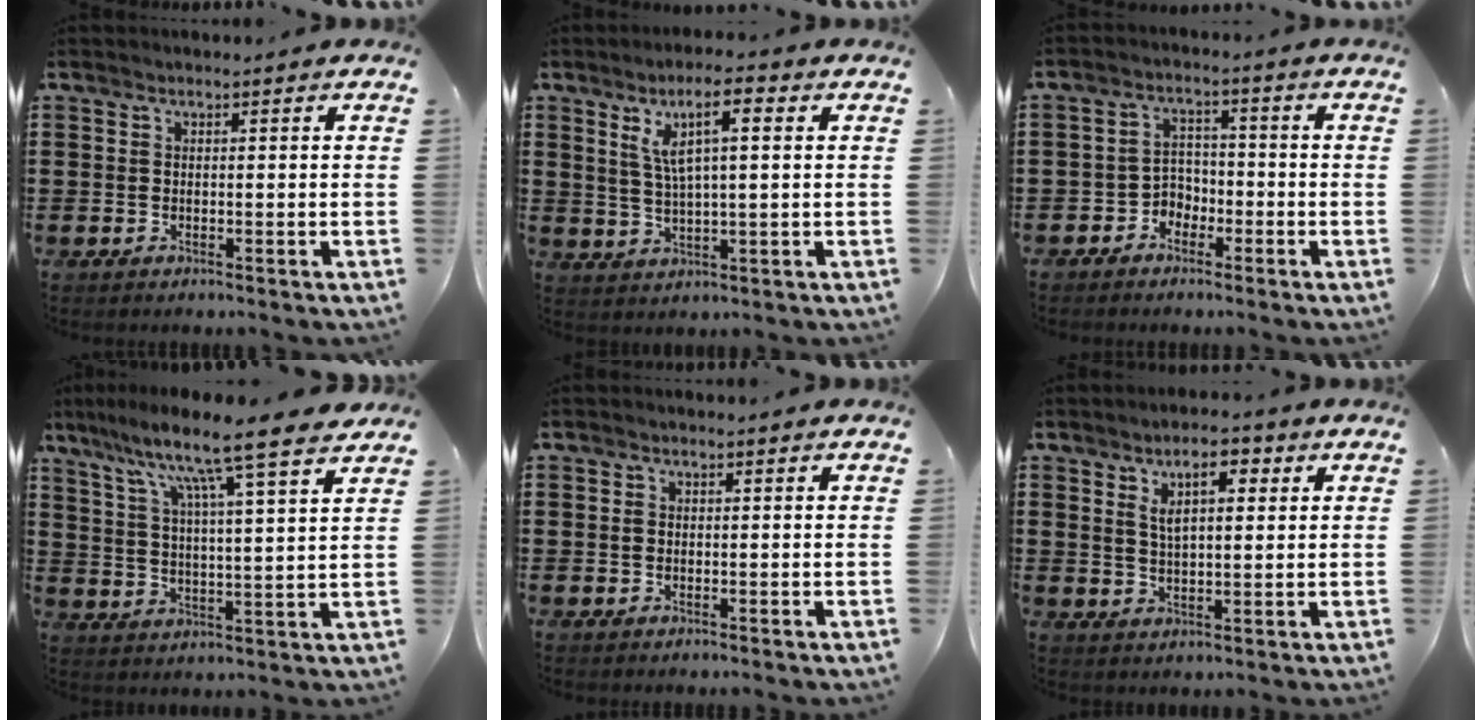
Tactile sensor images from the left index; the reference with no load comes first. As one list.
[{"total": 6.8, "force": [2.7, 2.0, 5.9], "torque": [-0.114, 0.007, 0.043]}, {"total": 3.4, "force": [-2.5, 2.2, 0.6], "torque": [-0.022, 0.009, -0.055]}, {"total": 9.9, "force": [8.2, -0.6, 5.6], "torque": [-0.123, -0.054, 0.129]}, {"total": 0.5, "force": [0.0, 0.5, 0.2], "torque": [-0.005, 0.003, -0.001]}, {"total": 5.4, "force": [2.6, 2.4, 4.1], "torque": [-0.065, 0.001, 0.037]}]